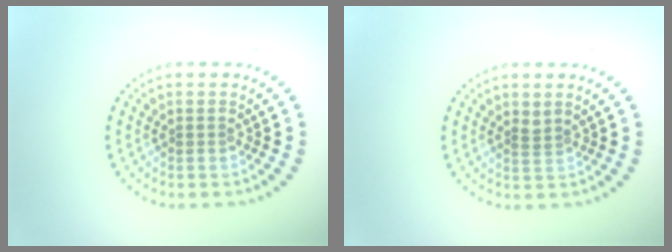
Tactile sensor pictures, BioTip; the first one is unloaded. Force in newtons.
{"total": 0.8, "press": 0.4, "slide": 0.7}